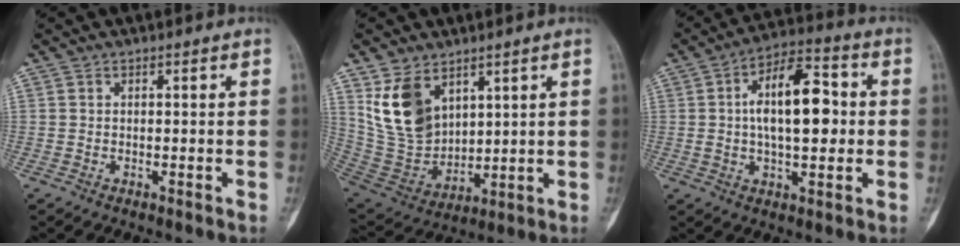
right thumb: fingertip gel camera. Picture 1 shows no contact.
{"total": 13.3, "force": [6.4, 8.7, 7.7], "torque": [-0.120, -0.032, 0.152]}
{"total": 14.8, "force": [1.3, 6.9, 13.0], "torque": [-0.193, 0.020, 0.015]}